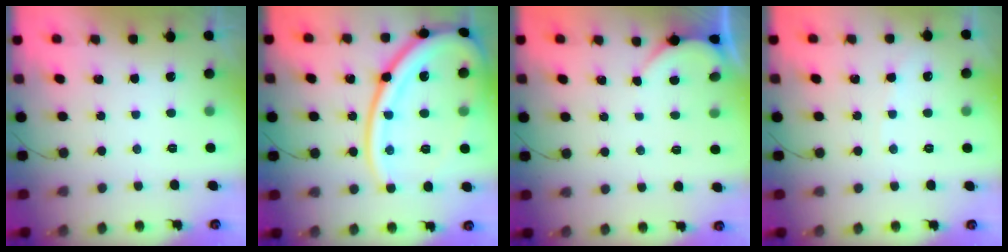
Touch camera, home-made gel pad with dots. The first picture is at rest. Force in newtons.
{"total": 25.7, "press": 25.5, "slide": 3.2}
{"total": 2.1, "press": 2.1, "slide": 0.2}
{"total": 2.7, "press": 2.6, "slide": 0.4}